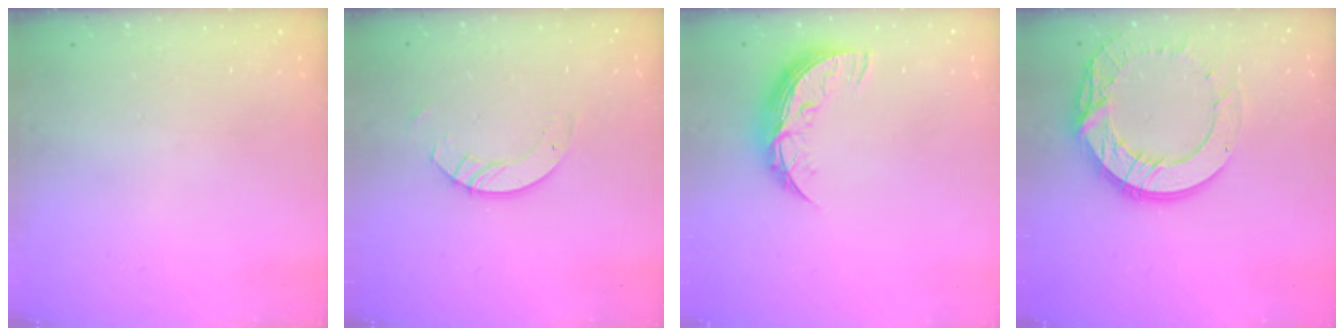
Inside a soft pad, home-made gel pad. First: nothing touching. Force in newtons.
{"total": 3.5, "press": 3.5, "slide": 0.3}
{"total": 9.1, "press": 9.1, "slide": 0.4}
{"total": 15.4, "press": 15.4, "slide": 0.9}